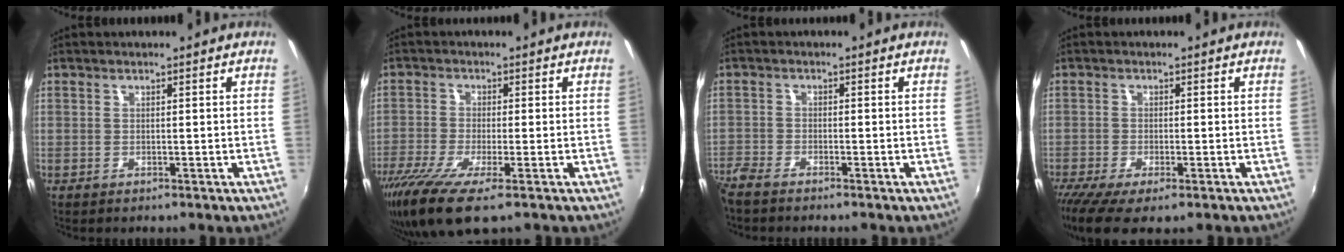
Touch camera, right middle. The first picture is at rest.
{"total": 10.3, "force": [-6.6, 1.8, 7.6], "torque": [-0.177, -0.045, -0.124]}
{"total": 4.9, "force": [-4.4, 1.0, 1.9], "torque": [-0.057, -0.019, -0.087]}
{"total": 7.5, "force": [-5.1, 1.9, 5.2], "torque": [-0.121, -0.038, -0.088]}